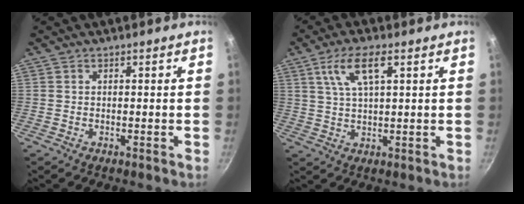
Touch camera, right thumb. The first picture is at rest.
{"total": 7.7, "force": [3.2, 2.4, 6.6], "torque": [-0.123, -0.001, 0.065]}